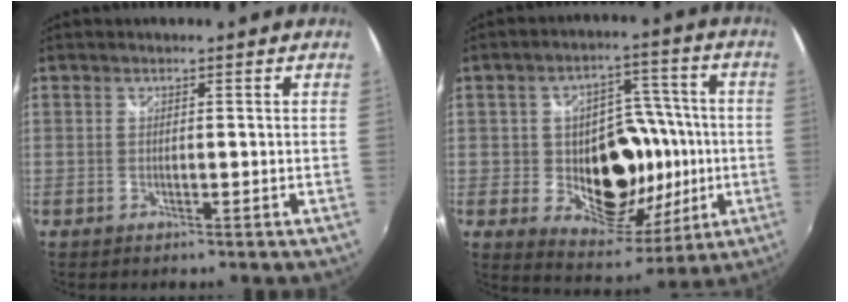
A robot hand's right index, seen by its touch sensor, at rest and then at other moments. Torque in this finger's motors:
{"motor_torque": [0.99, 1.14, 0.40, 0.08]}